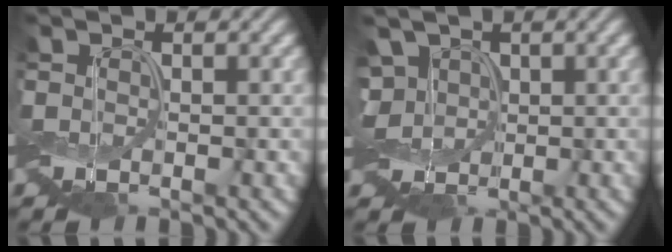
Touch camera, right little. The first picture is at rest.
{"total": 4.5, "force": [1.2, 3.3, 2.8], "torque": [-0.064, 0.020, 0.018]}